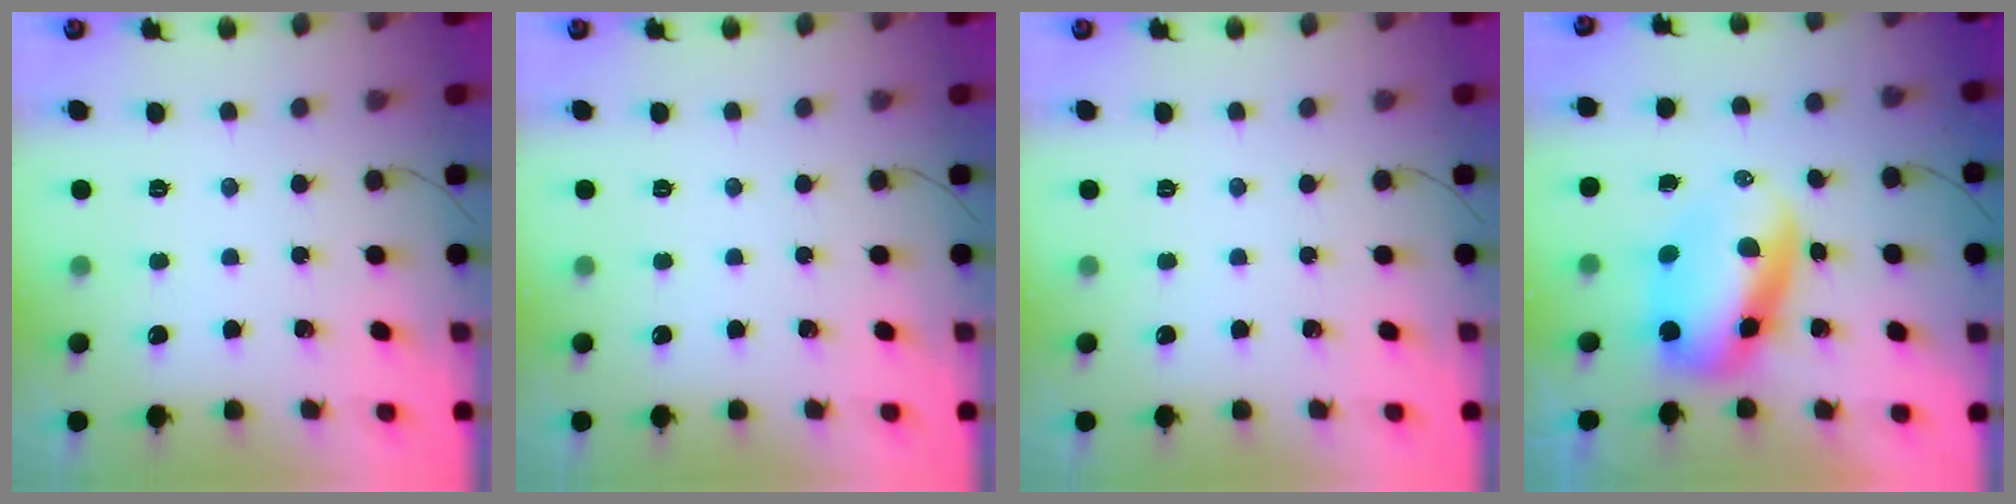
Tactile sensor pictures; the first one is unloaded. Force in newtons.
{"total": 0.0}
{"total": 0.0}
{"total": 7.3, "press": 7.1, "slide": 1.9}